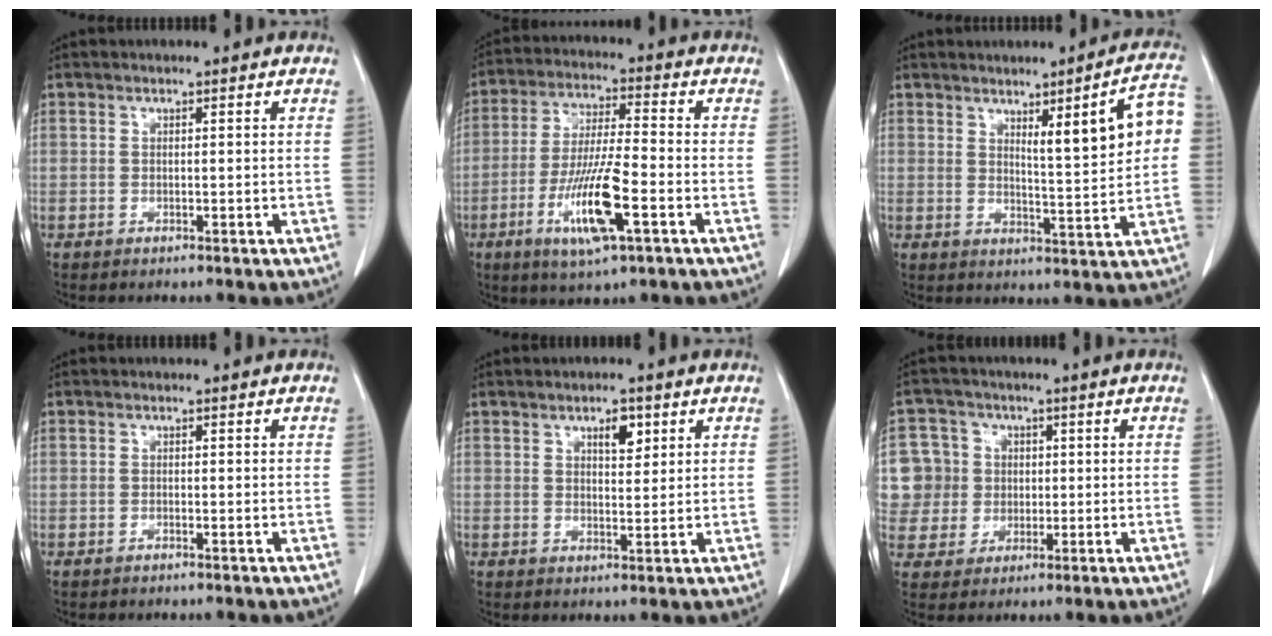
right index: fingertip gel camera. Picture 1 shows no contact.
{"total": 12.2, "force": [-4.6, 1.4, 11.2], "torque": [-0.218, -0.016, -0.081]}
{"total": 9.5, "force": [2.5, 0.2, 9.2], "torque": [-0.128, 0.002, 0.036]}
{"total": 0.0}
{"total": 3.4, "force": [1.8, 1.3, 2.5], "torque": [-0.040, -0.003, 0.031]}
{"total": 9.9, "force": [1.4, 9.8, 1.3], "torque": [-0.044, 0.038, 0.043]}